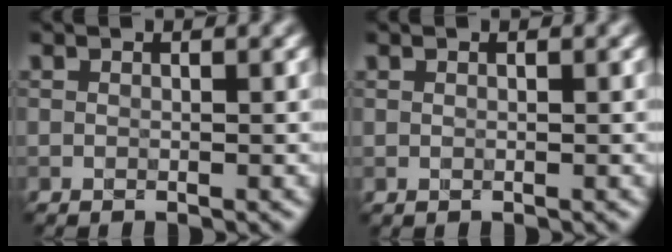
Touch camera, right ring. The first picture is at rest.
{"total": 0.0}